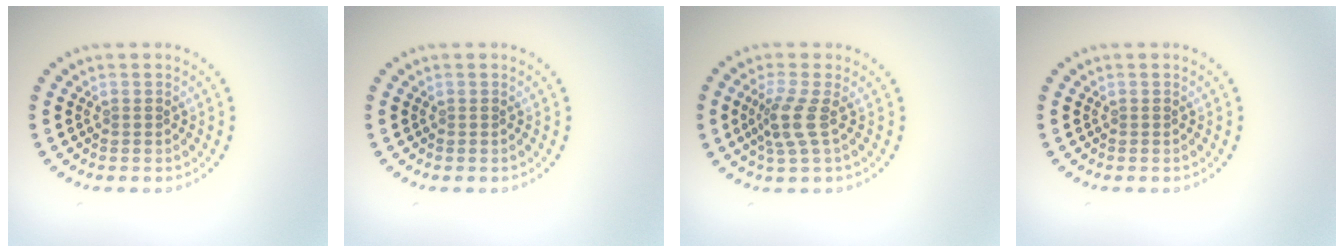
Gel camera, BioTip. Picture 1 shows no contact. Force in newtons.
{"total": 0.0}
{"total": 2.7, "press": 2.1, "slide": 1.7}
{"total": 0.0}